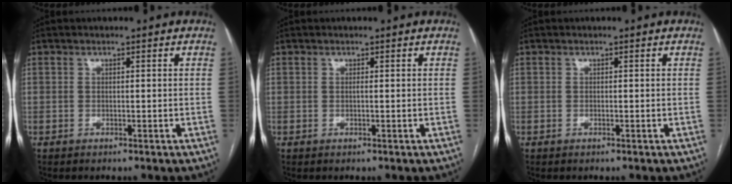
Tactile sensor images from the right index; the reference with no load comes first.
{"total": 0.0}
{"total": 0.0}